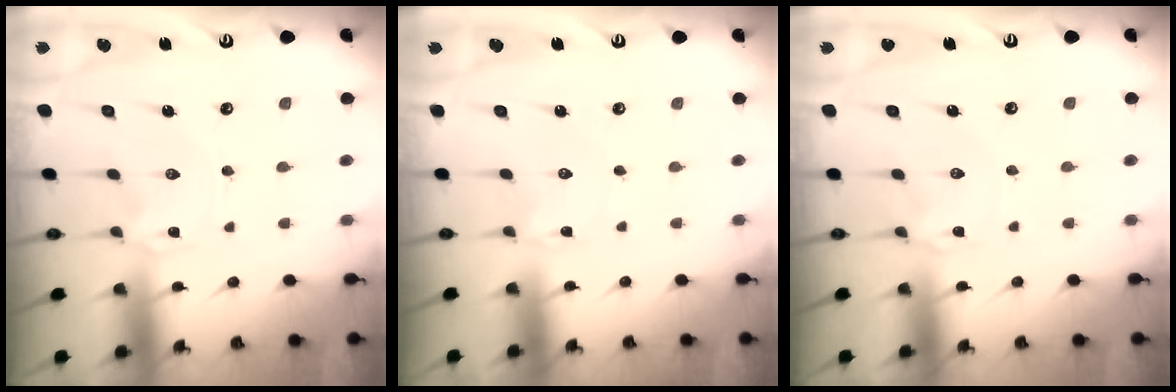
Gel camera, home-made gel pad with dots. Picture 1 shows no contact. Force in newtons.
{"total": 0.8, "press": 0.8, "slide": 0.1}
{"total": 0.0}